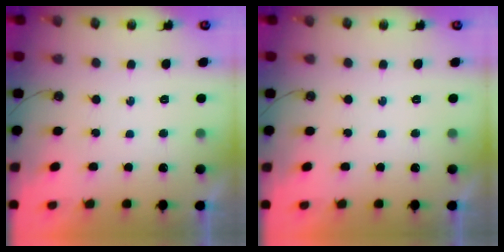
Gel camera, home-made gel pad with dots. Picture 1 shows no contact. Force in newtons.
{"total": 0.0}